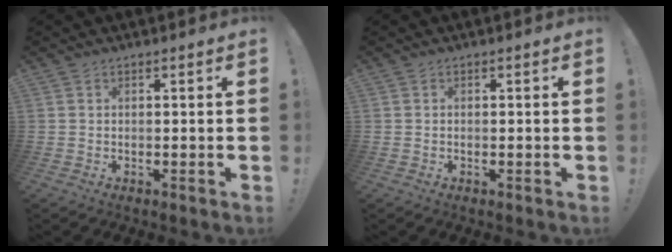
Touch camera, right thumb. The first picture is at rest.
{"total": 0.0}